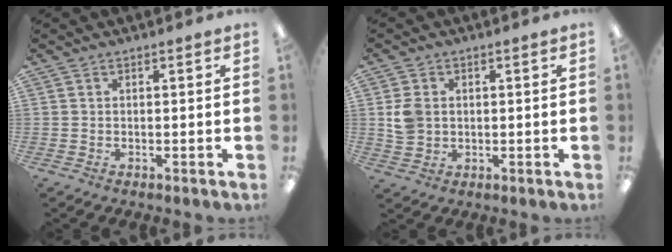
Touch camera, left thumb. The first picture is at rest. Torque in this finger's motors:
{"motor_torque": [-0.03, 0.18, 0.15, -0.22, 0.03]}